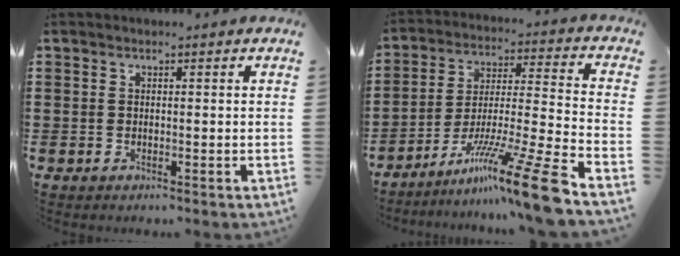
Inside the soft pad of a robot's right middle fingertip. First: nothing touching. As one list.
[{"total": 15.0, "force": [-10.2, -1.0, 11.0], "torque": [-0.184, 0.010, -0.183]}]